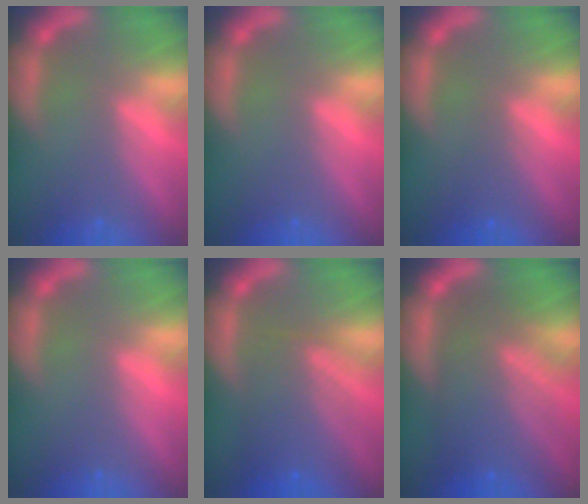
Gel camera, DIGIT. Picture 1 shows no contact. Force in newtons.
{"total": 0.0}
{"total": 2.0}
{"total": 0.0}
{"total": 6.5}
{"total": 9.5}